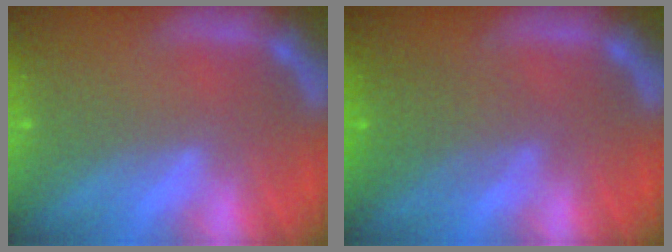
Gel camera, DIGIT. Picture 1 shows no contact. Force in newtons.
{"total": 3.5}